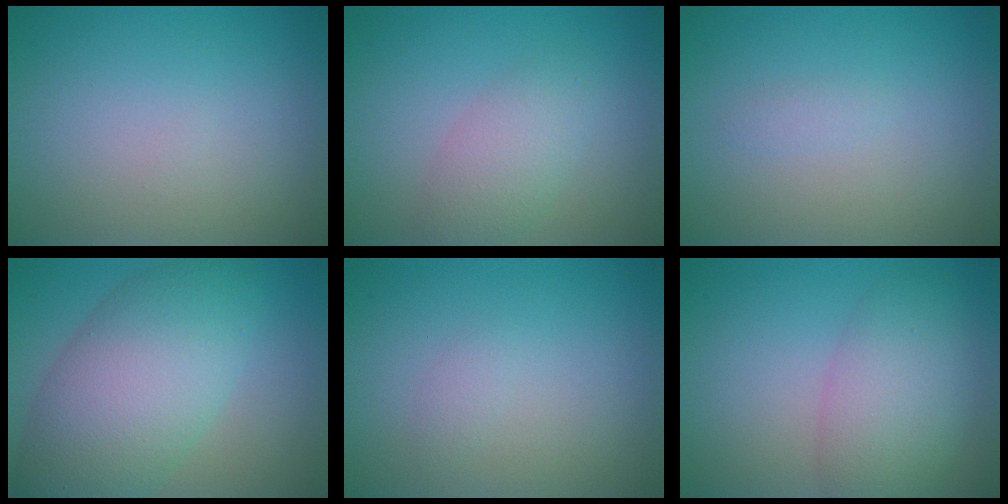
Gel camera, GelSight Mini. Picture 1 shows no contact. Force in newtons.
{"total": 3.0, "press": 3.0, "slide": 0.1}
{"total": 0.6, "press": 0.6, "slide": 0.1}
{"total": 9.3, "press": 9.3, "slide": 0.4}
{"total": 0.7, "press": 0.7, "slide": 0.0}
{"total": 5.3, "press": 5.3, "slide": 0.3}